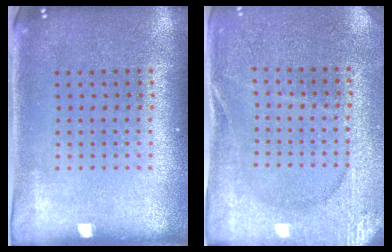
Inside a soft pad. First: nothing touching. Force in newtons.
{"total": 2.7, "press": 2.7, "slide": 0.3}